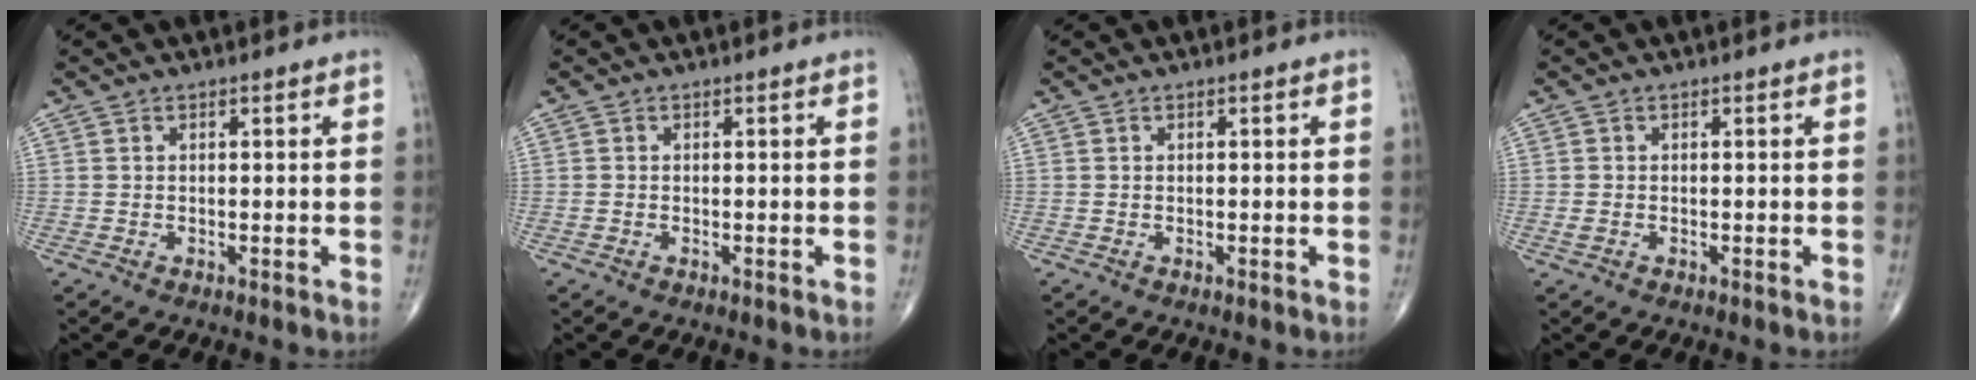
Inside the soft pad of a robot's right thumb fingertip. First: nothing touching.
{"total": 0.0}
{"total": 0.0}
{"total": 1.0, "force": [-0.3, 0.7, 0.7], "torque": [-0.020, 0.003, -0.004]}